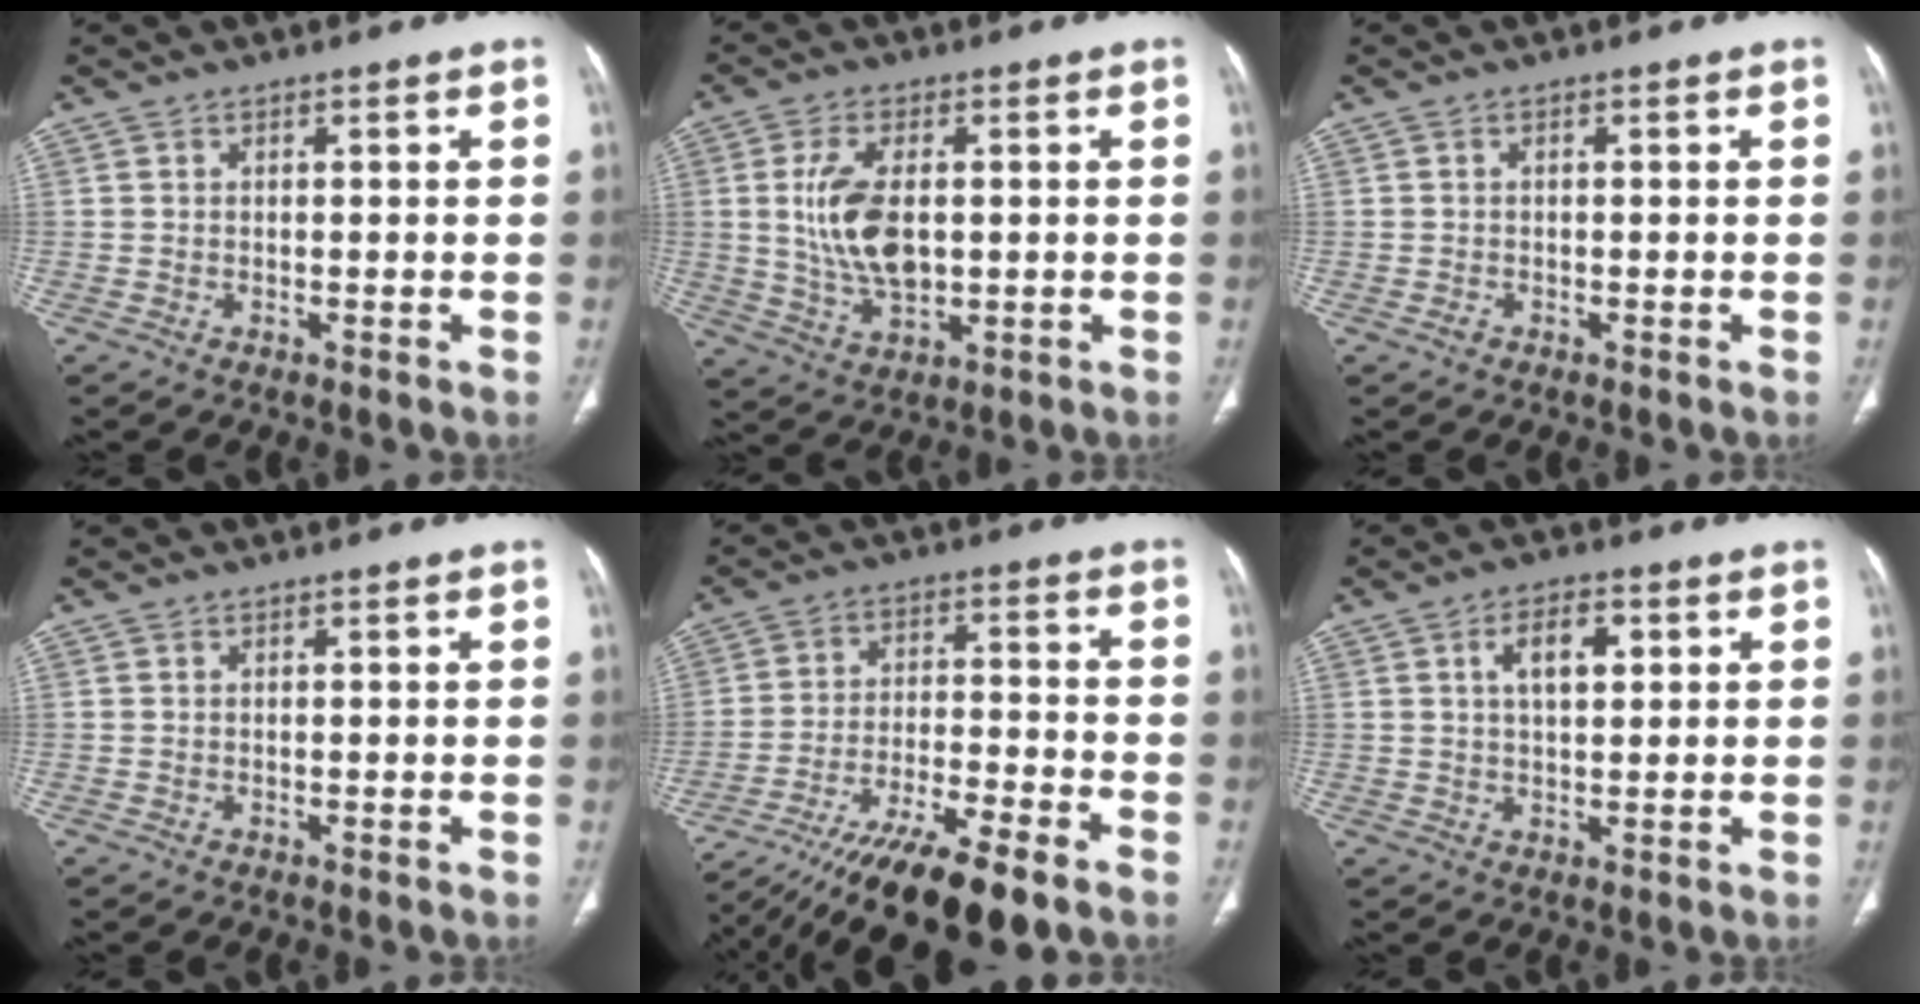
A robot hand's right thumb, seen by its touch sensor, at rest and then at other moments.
{"total": 10.7, "force": [0.9, 5.8, 9.0], "torque": [-0.177, -0.008, 0.026]}
{"total": 0.8, "force": [-0.4, 0.6, 0.4], "torque": [-0.006, 0.002, -0.007]}
{"total": 0.0}
{"total": 18.1, "force": [-13.9, 3.1, 11.2], "torque": [-0.205, 0.036, -0.240]}
{"total": 6.3, "force": [1.9, 3.2, 5.0], "torque": [-0.077, 0.003, 0.032]}